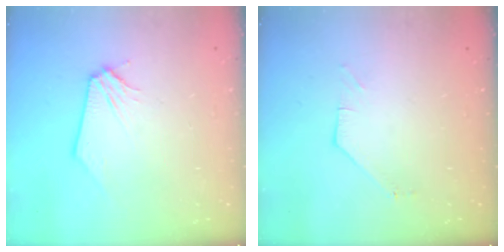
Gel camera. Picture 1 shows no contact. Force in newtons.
{"total": 1.3, "press": 1.3, "slide": 0.2}